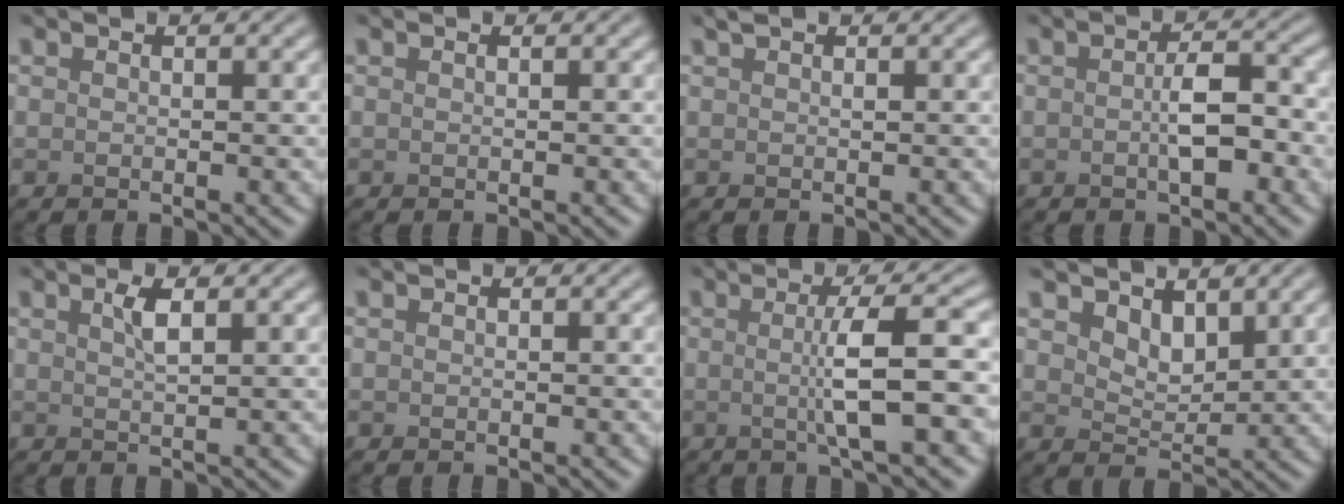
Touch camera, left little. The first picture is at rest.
{"total": 0.0}
{"total": 0.7, "force": [0.5, 0.2, 0.5], "torque": [-0.011, 0.003, 0.009]}
{"total": 3.2, "force": [-0.7, 1.1, 2.9], "torque": [-0.050, 0.002, -0.014]}
{"total": 1.5, "force": [0.8, 0.3, 1.2], "torque": [-0.025, 0.002, 0.014]}
{"total": 0.0}
{"total": 5.3, "force": [-0.1, 0.8, 5.3], "torque": [-0.084, 0.003, -0.006]}
{"total": 2.4, "force": [1.8, 1.3, 1.0], "torque": [-0.026, -0.010, 0.031]}